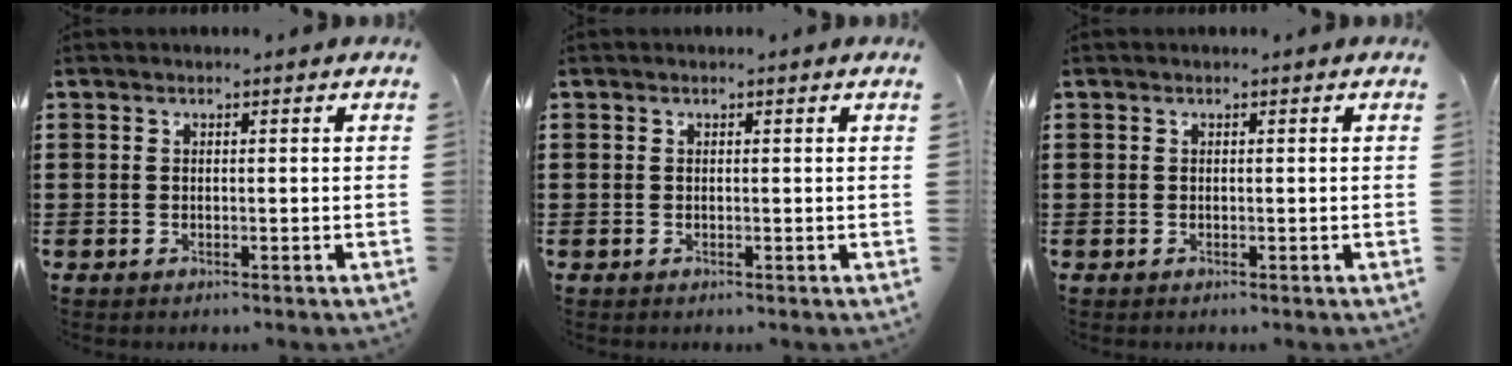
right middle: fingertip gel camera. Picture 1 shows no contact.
{"total": 0.0}
{"total": 0.0}